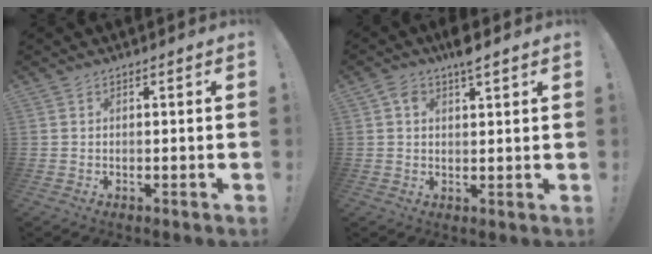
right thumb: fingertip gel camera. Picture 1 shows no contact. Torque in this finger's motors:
{"motor_torque": [-0.04, 1.04, 0.35, -0.24, 0.02]}